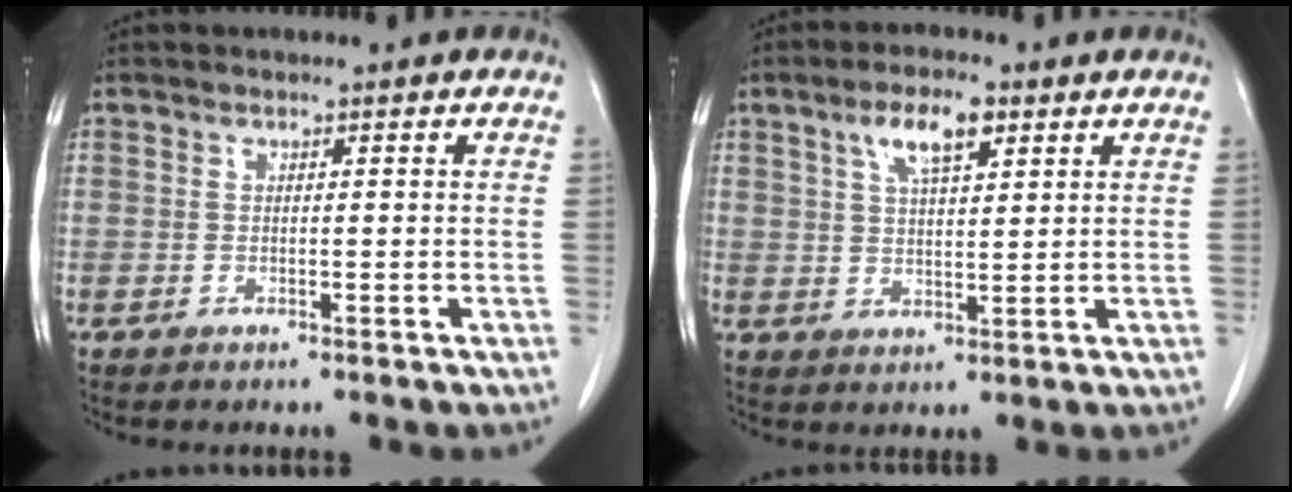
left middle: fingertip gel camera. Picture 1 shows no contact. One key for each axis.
{"total": 6.3, "fx": 3.4, "fy": 1.8, "fz": 5.0, "tx": -0.096, "ty": 0.008, "tz": 0.060}